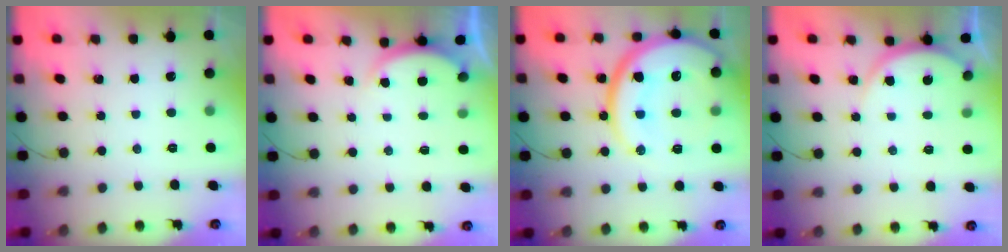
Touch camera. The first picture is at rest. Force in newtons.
{"total": 2.2, "press": 2.2, "slide": 0.6}
{"total": 24.3, "press": 24.2, "slide": 2.4}
{"total": 4.7, "press": 4.7, "slide": 0.5}